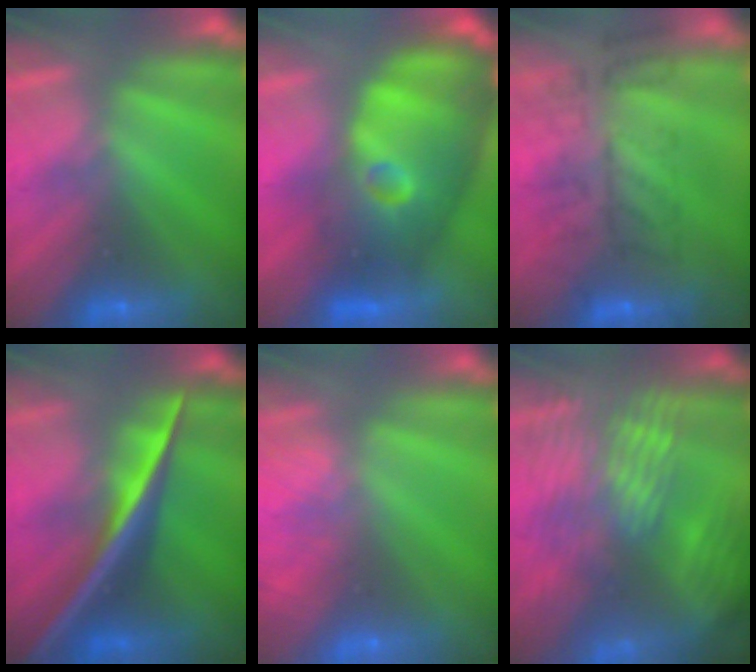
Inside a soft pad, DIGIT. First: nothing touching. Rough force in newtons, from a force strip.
{"total": 10.2}
{"total": 10.2}
{"total": 2.5}
{"total": 7.1}
{"total": 9.1}